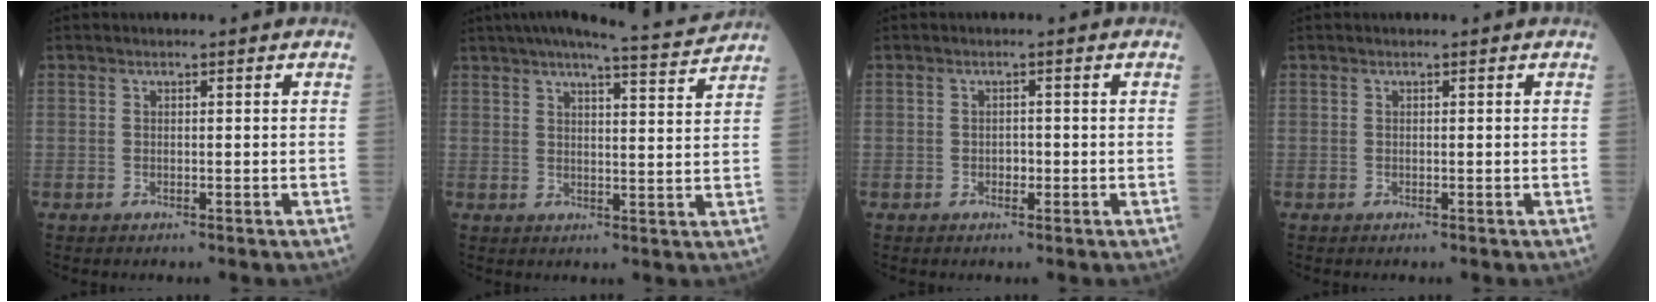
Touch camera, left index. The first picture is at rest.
{"total": 11.9, "force": [11.0, -0.5, 4.5], "torque": [-0.070, -0.006, 0.141]}
{"total": 1.1, "force": [-0.3, 0.7, 0.7], "torque": [-0.011, 0.003, -0.006]}
{"total": 0.0}